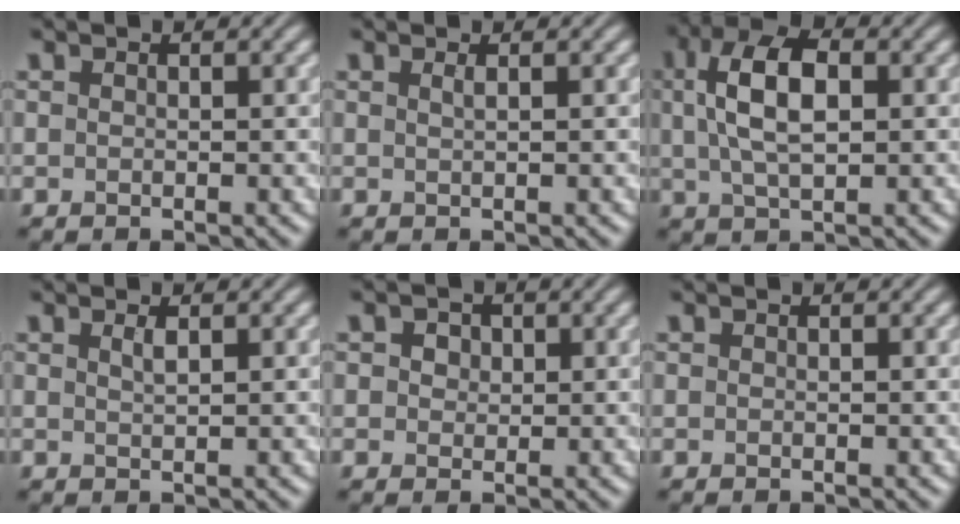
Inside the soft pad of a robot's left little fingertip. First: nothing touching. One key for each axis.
{"total": 0.9, "fx": 0.4, "fy": 0.3, "fz": 0.7, "tx": -0.007, "ty": 0.002, "tz": 0.003}
{"total": 6.6, "fx": 1.3, "fy": 3.2, "fz": 5.6, "tx": -0.108, "ty": 0.015, "tz": 0.019}
{"total": 1.0, "fx": 0.5, "fy": 0.3, "fz": 0.8, "tx": -0.012, "ty": 0.002, "tz": 0.009}
{"total": 2.2, "fx": 0.9, "fy": 1.7, "fz": 1.1, "tx": -0.016, "ty": 0.014, "tz": 0.000}
{"total": 0.0}